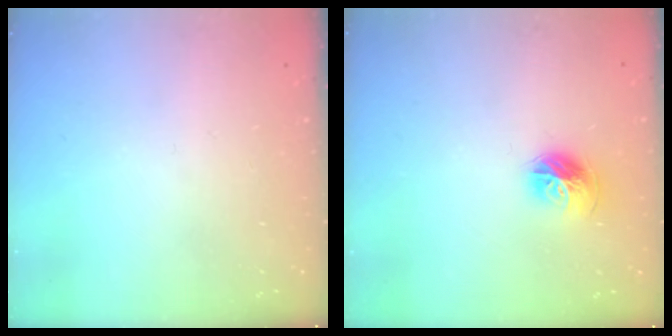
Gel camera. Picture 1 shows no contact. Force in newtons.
{"total": 10.0, "press": 9.9, "slide": 1.2}